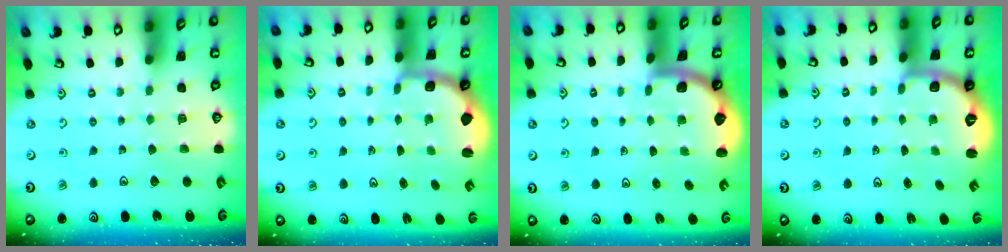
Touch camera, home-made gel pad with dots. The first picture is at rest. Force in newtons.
{"total": 2.4, "press": 1.1, "slide": 2.2}
{"total": 1.6, "press": 1.6, "slide": 0.1}
{"total": 2.6, "press": 1.6, "slide": 2.1}